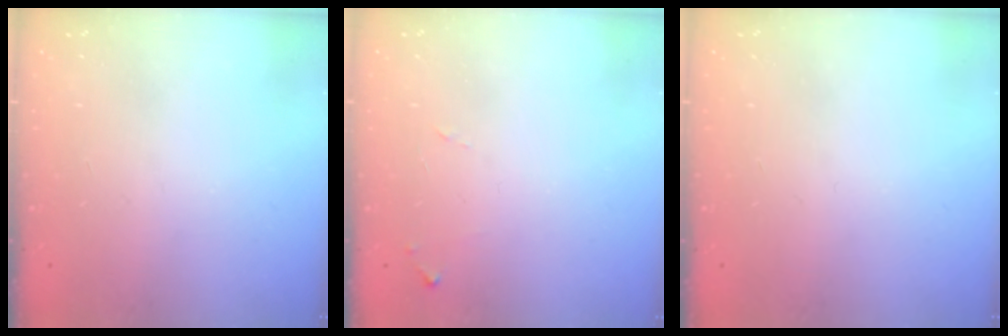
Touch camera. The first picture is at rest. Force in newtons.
{"total": 5.4, "press": 5.4, "slide": 0.4}
{"total": 0.0}